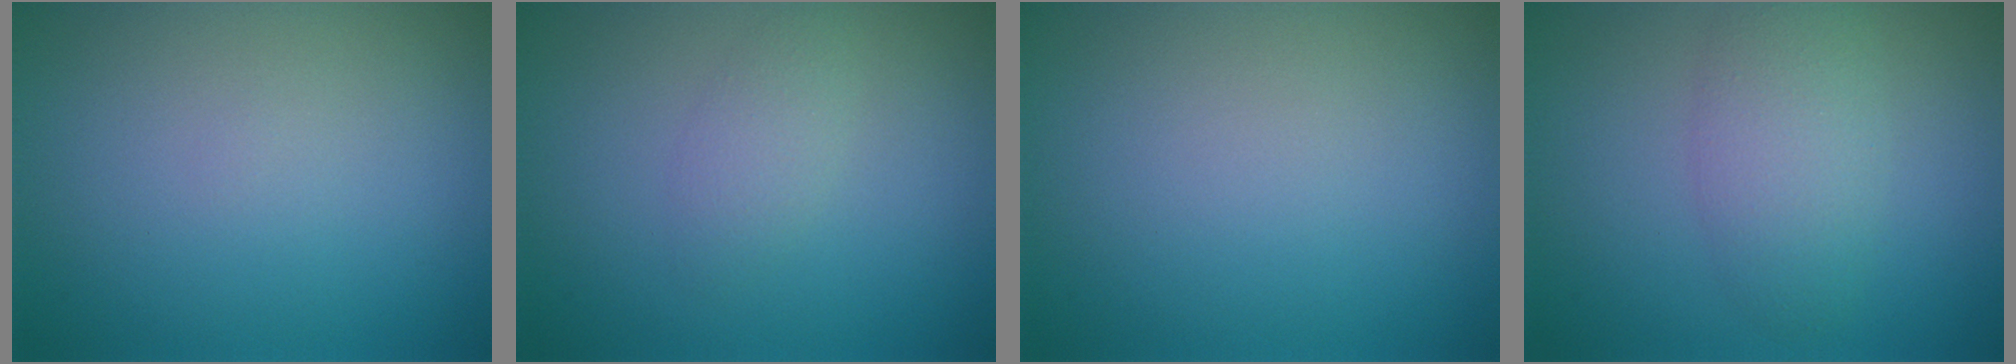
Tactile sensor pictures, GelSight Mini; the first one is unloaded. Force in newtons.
{"total": 1.5, "press": 1.5, "slide": 0.1}
{"total": 0.0}
{"total": 3.6, "press": 3.6, "slide": 0.1}